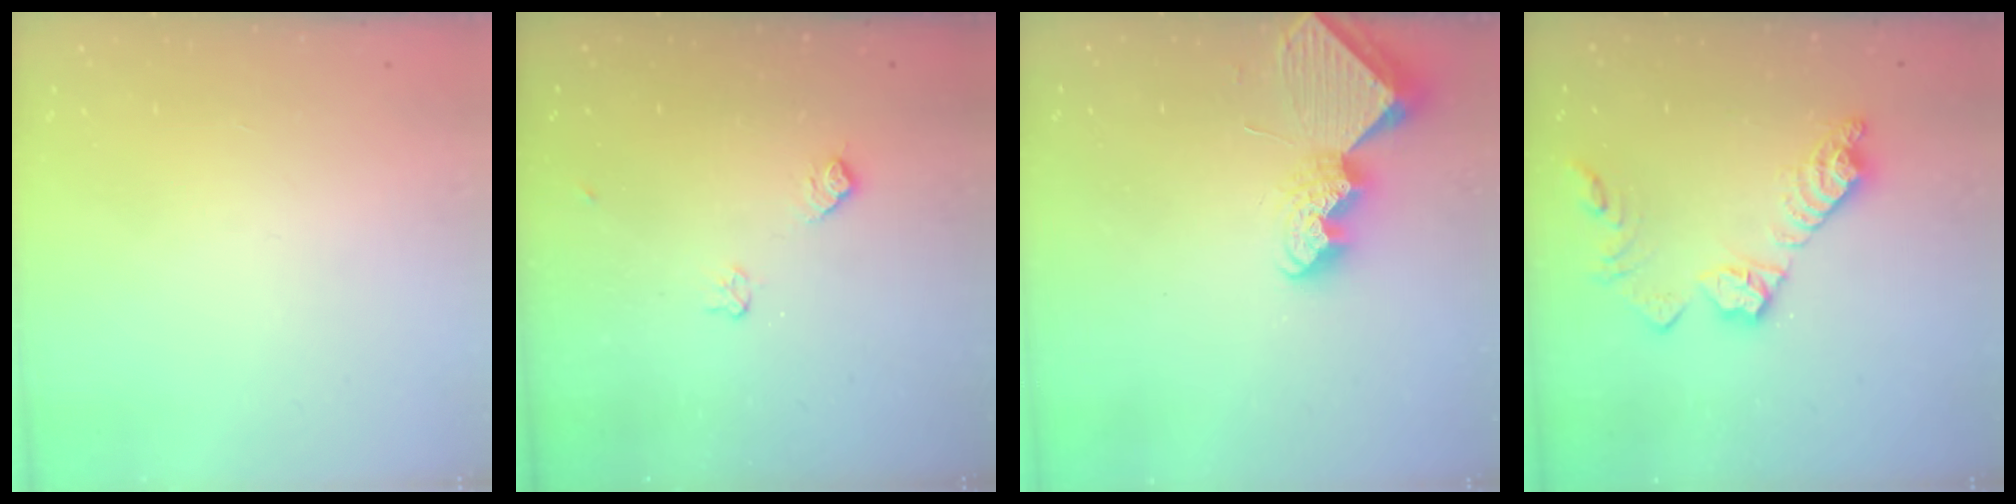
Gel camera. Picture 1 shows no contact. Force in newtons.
{"total": 7.0, "press": 6.9, "slide": 1.1}
{"total": 8.2, "press": 8.2, "slide": 0.4}
{"total": 13.8, "press": 13.8, "slide": 0.7}